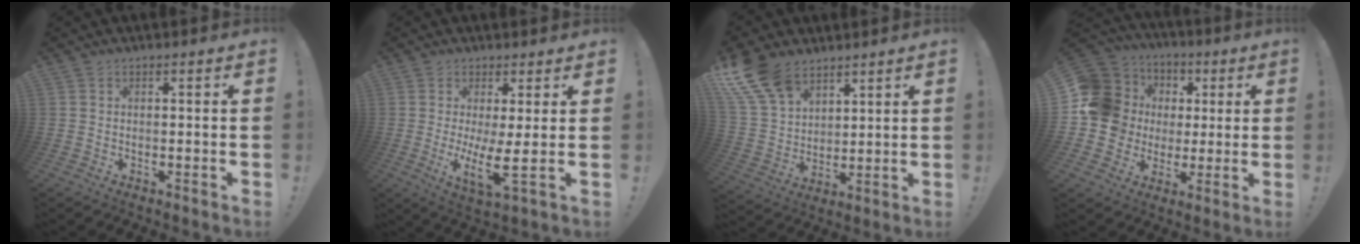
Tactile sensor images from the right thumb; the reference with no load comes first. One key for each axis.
{"total": 8.8, "fx": 0.2, "fy": 0.9, "fz": 8.8, "tx": -0.151, "ty": -0.031, "tz": 0.003}
{"total": 15.6, "fx": 10.0, "fy": 9.2, "fz": 7.6, "tx": -0.165, "ty": -0.057, "tz": 0.193}
{"total": 15.6, "fx": 2.1, "fy": 14.5, "fz": 5.5, "tx": -0.101, "ty": 0.002, "tz": 0.074}